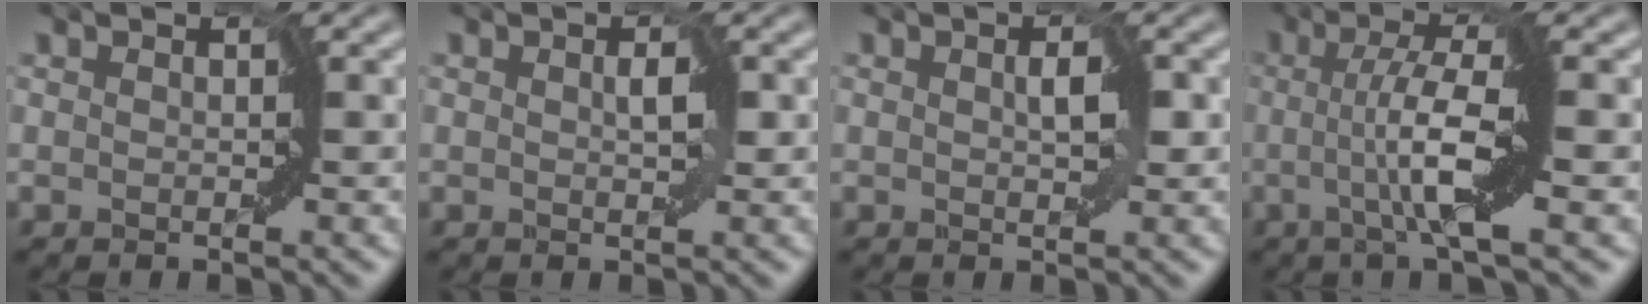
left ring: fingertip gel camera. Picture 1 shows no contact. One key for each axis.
{"total": 1.3, "fx": 0.3, "fy": 0.6, "fz": 1.1, "tx": -0.024, "ty": -0.001, "tz": 0.007}
{"total": 1.7, "fx": 0.3, "fy": 0.8, "fz": 1.5, "tx": -0.031, "ty": -0.001, "tz": 0.006}
{"total": 4.5, "fx": -0.8, "fy": -0.3, "fz": 4.4, "tx": -0.097, "ty": 0.014, "tz": -0.017}